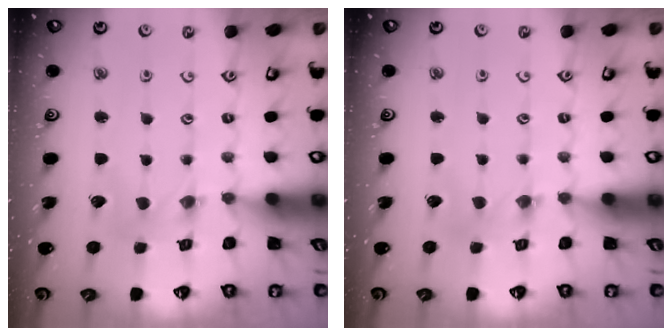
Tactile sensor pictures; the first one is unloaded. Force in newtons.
{"total": 1.0, "press": 1.0, "slide": 0.3}